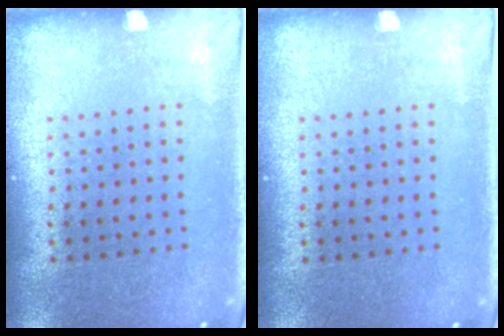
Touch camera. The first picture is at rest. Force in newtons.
{"total": 0.0}